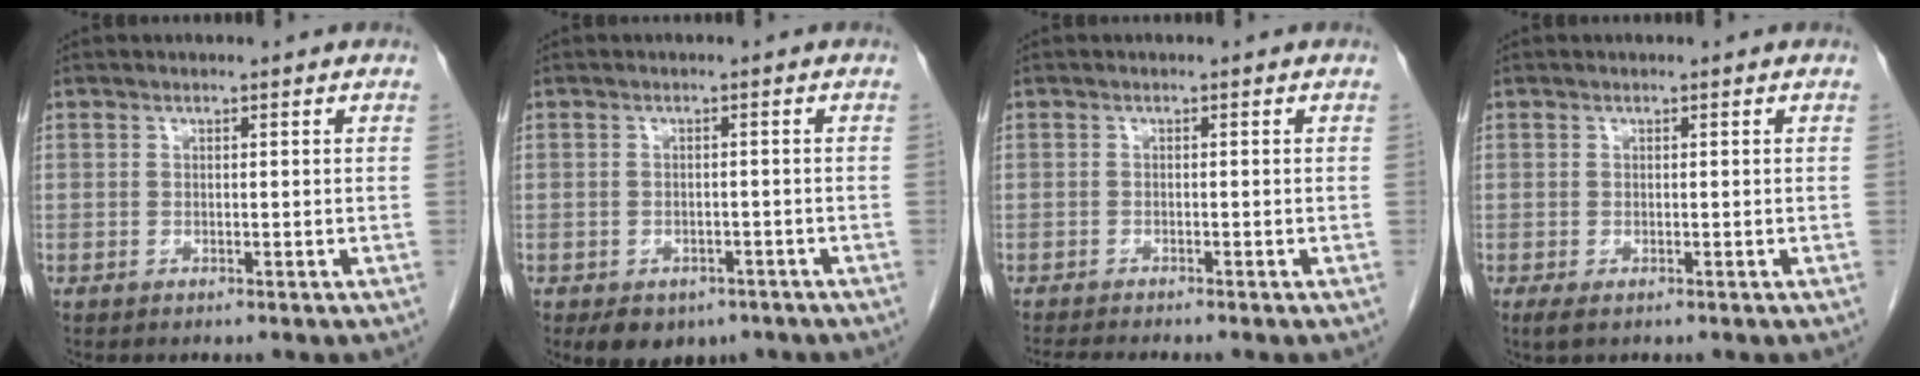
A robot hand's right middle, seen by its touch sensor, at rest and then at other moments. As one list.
[{"total": 6.3, "force": [-4.2, 4.0, 2.5], "torque": [-0.031, 0.004, -0.052]}, {"total": 3.8, "force": [-3.4, -0.5, 1.6], "torque": [-0.024, -0.013, -0.057]}, {"total": 1.3, "force": [-0.7, 0.5, 0.9], "torque": [-0.013, -0.004, -0.007]}]